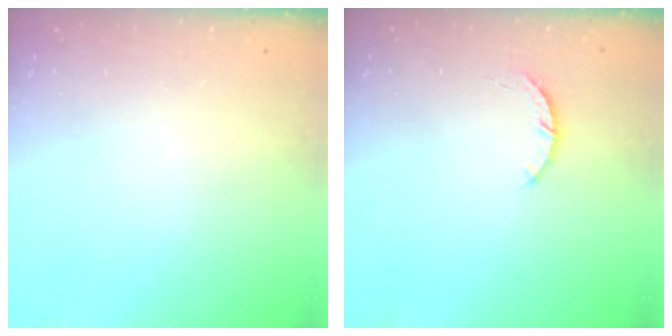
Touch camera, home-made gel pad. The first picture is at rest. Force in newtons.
{"total": 3.0, "press": 3.0, "slide": 0.5}